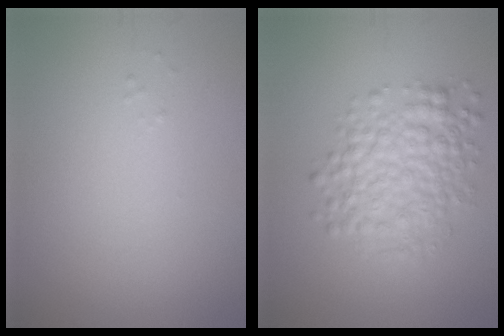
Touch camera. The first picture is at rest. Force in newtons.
{"total": 5.6, "press": 5.6, "slide": 0.1}